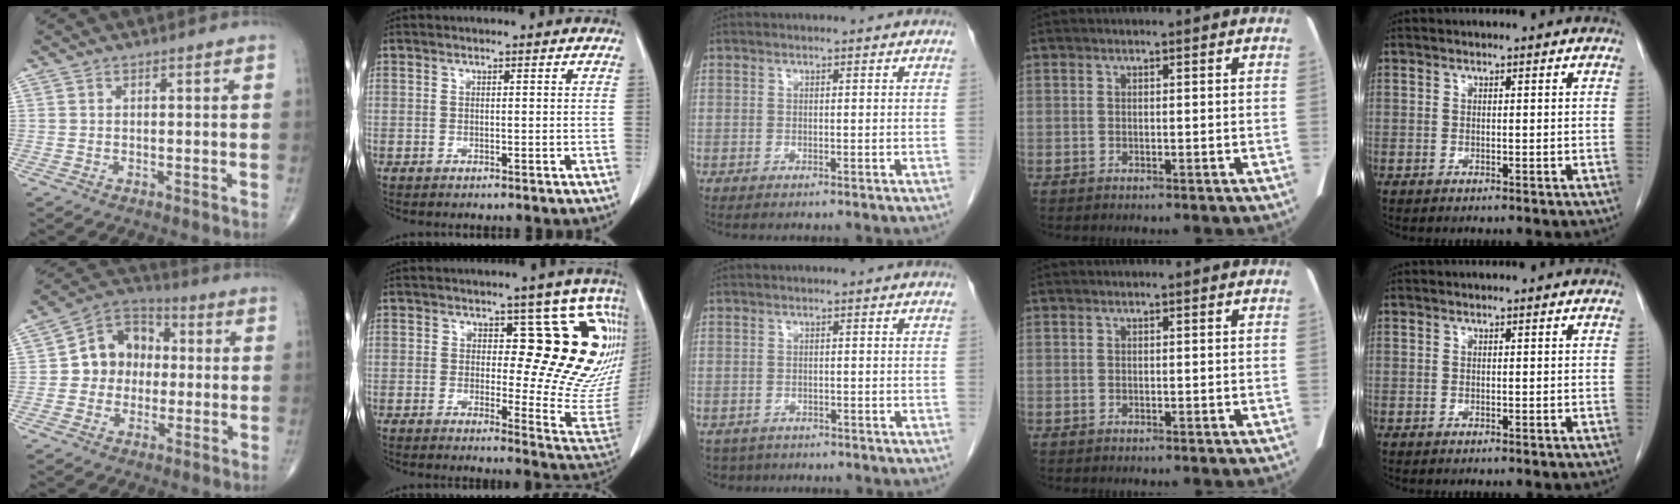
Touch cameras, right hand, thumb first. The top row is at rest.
{"thumb": {"total": 11.4, "force": [0.1, 9.6, 6.1], "torque": [-0.059, 0.029, -0.010]}, "index": {"total": 18.0, "force": [6.8, 6.9, 15.2], "torque": [-0.153, -0.009, 0.079]}, "middle": {"total": 4.0, "force": [-3.2, 2.4, 0.1], "torque": [0.002, 0.000, -0.050]}}